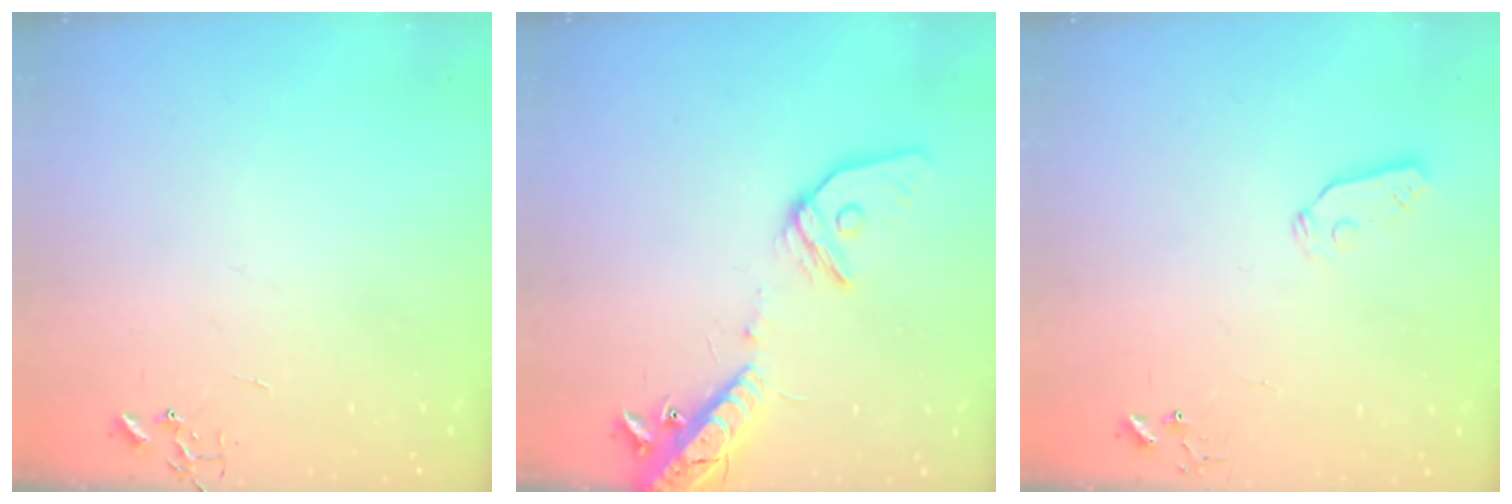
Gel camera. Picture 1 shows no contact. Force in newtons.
{"total": 16.7, "press": 16.3, "slide": 3.5}
{"total": 3.8, "press": 3.8, "slide": 0.6}